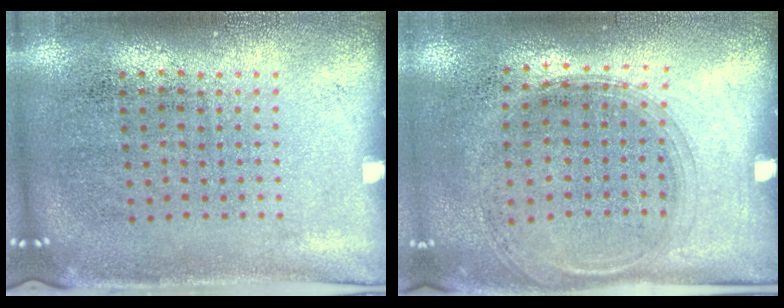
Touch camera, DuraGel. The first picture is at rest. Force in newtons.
{"total": 1.4, "press": 1.2, "slide": 0.6}